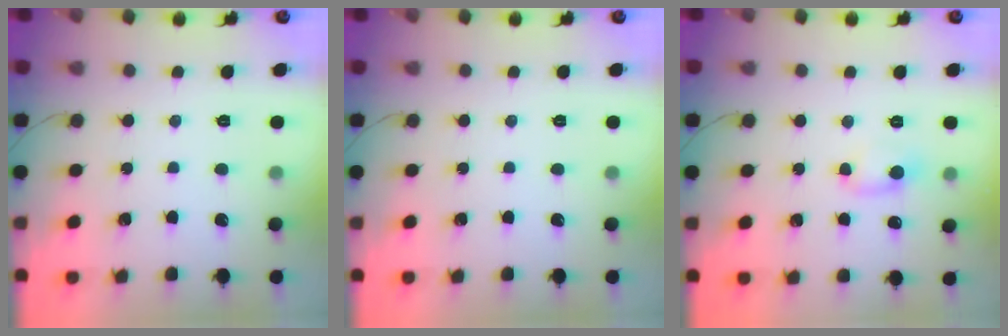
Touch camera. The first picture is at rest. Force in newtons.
{"total": 0.0}
{"total": 4.3, "press": 4.2, "slide": 0.9}